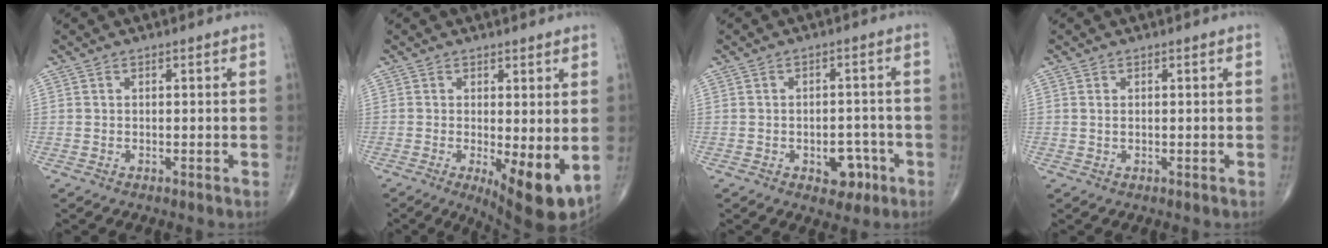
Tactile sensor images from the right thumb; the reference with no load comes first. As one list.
[{"total": 9.1, "force": [-1.3, 3.0, 8.5], "torque": [-0.120, -0.026, -0.013]}, {"total": 5.7, "force": [-2.4, 3.7, 3.6], "torque": [-0.019, 0.019, -0.027]}, {"total": 0.7, "force": [0.3, 0.4, 0.6], "torque": [-0.013, 0.002, 0.007]}]